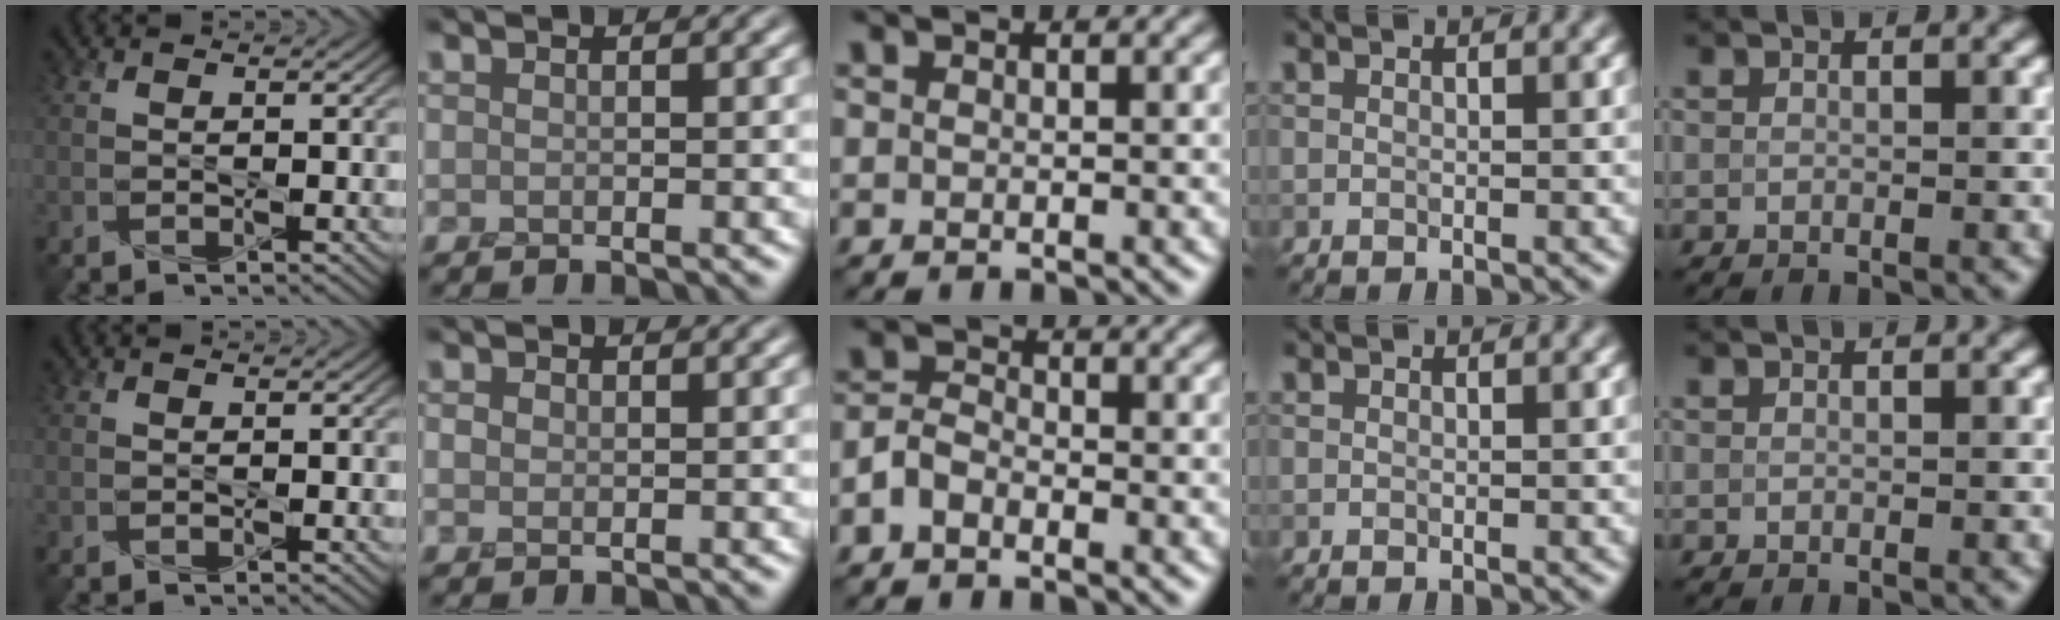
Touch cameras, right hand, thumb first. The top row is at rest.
{"middle": {"total": 2.1, "force": [-1.2, 1.1, 1.2], "torque": [-0.027, 0.006, -0.032]}}